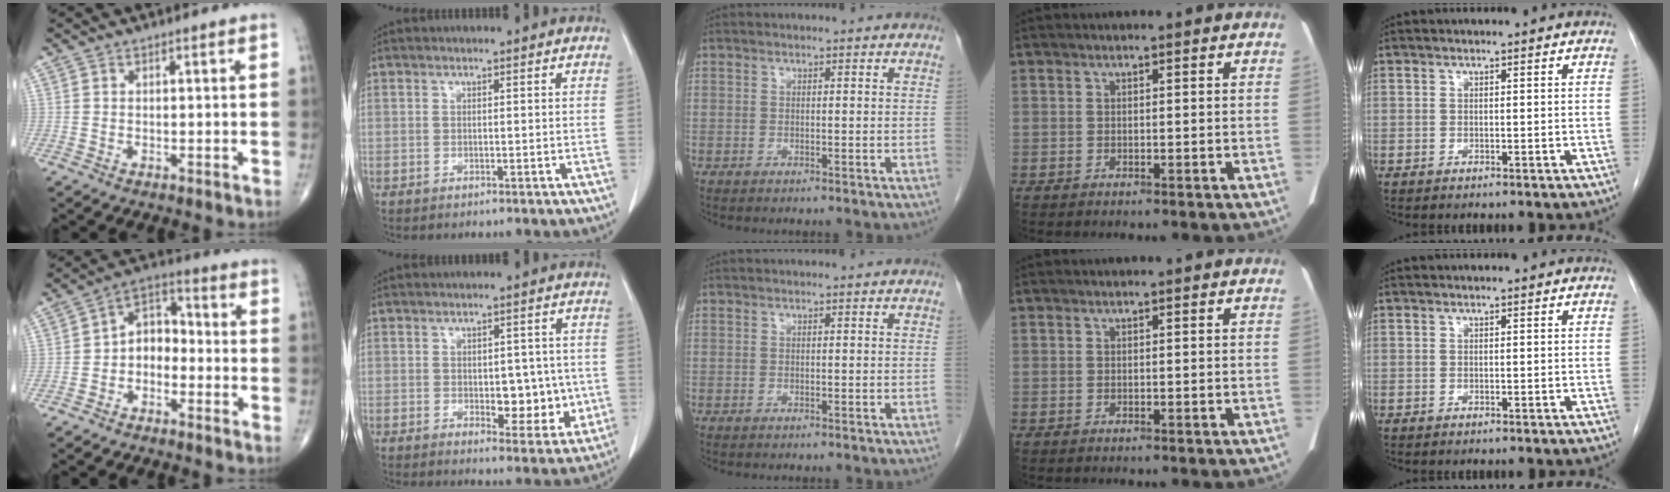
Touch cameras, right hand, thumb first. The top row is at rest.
{"thumb": {"total": 7.0, "force": [-2.1, 5.0, 4.3], "torque": [-0.047, 0.041, -0.055]}, "index": {"total": 7.0, "force": [-0.6, 3.9, 5.8], "torque": [-0.058, 0.002, 0.002]}}